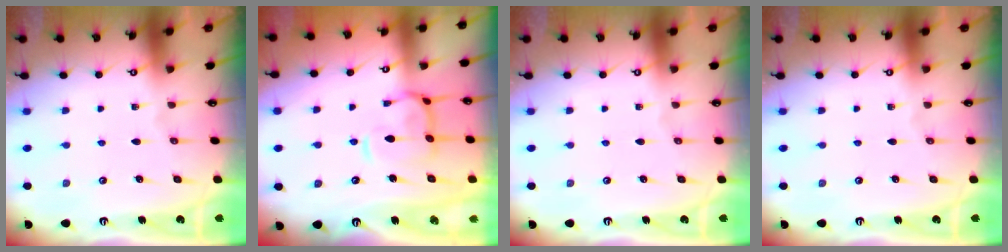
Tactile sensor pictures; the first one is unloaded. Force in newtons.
{"total": 6.7, "press": 6.6, "slide": 1.3}
{"total": 0.0}
{"total": 0.0}